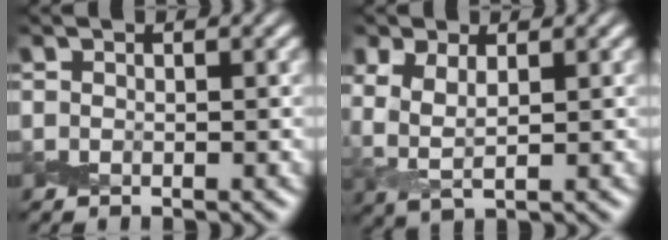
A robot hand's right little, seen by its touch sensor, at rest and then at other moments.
{"total": 3.7, "force": [1.1, 2.1, 2.9], "torque": [-0.069, -0.006, 0.023]}